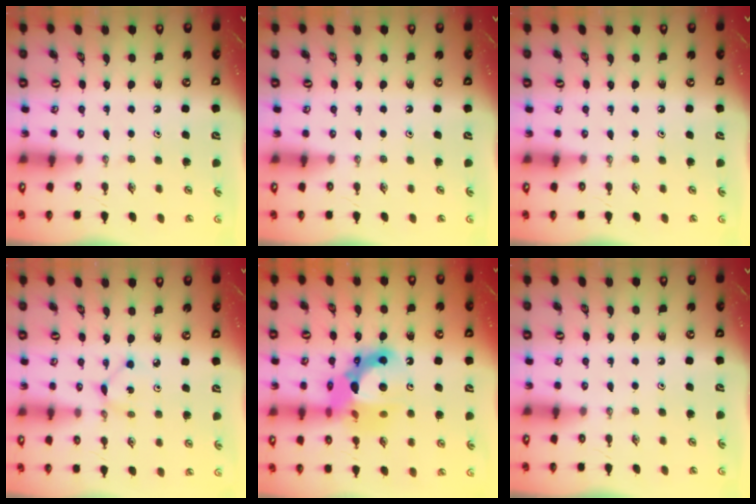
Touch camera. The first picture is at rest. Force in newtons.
{"total": 0.0}
{"total": 0.0}
{"total": 1.5, "press": 1.5, "slide": 0.1}
{"total": 17.3, "press": 17.2, "slide": 1.8}
{"total": 0.0}